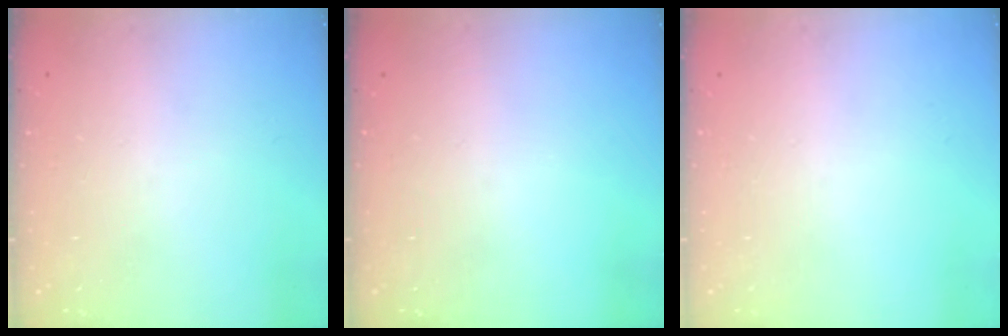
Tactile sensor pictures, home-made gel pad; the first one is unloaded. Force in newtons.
{"total": 0.0}
{"total": 0.0}